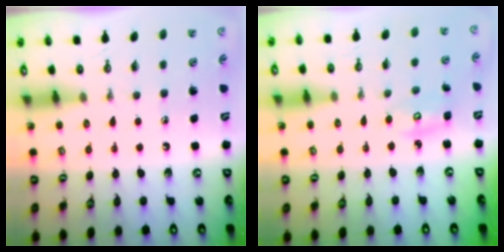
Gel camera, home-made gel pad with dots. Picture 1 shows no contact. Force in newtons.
{"total": 3.8, "press": 3.8, "slide": 0.1}